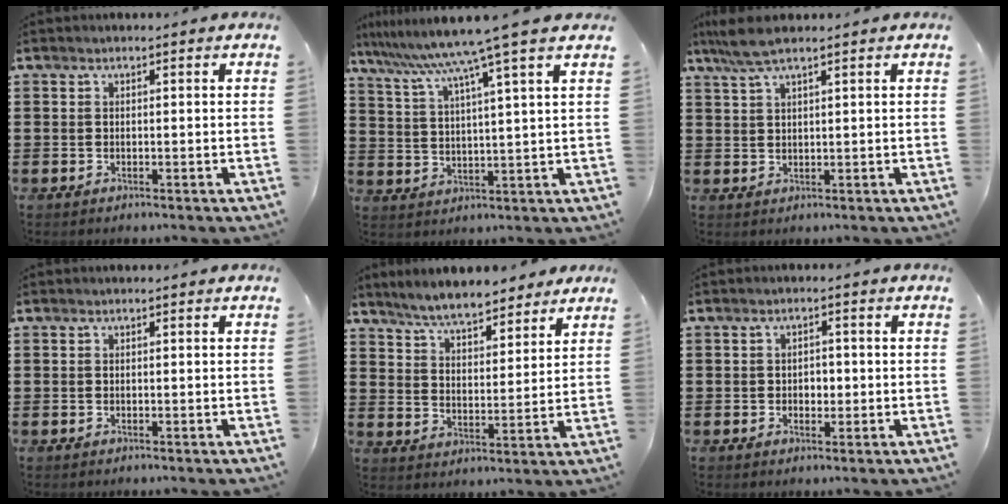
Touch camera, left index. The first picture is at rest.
{"total": 9.1, "force": [7.2, -1.7, 5.2], "torque": [-0.129, -0.042, 0.113]}
{"total": 4.4, "force": [3.0, 0.5, 3.2], "torque": [-0.067, 0.003, 0.055]}
{"total": 0.0}
{"total": 6.3, "force": [5.9, 0.9, 2.0], "torque": [-0.063, -0.020, 0.106]}
{"total": 1.9, "force": [-0.3, 1.4, 1.2], "torque": [-0.027, 0.006, -0.009]}